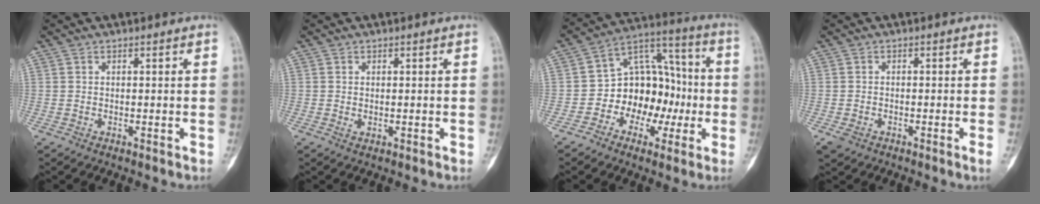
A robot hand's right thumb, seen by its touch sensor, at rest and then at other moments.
{"total": 0.8, "force": [0.0, 0.6, 0.5], "torque": [-0.011, 0.000, 0.005]}
{"total": 14.5, "force": [-3.1, 10.9, 9.1], "torque": [-0.085, 0.053, -0.055]}
{"total": 2.7, "force": [-1.2, 0.9, 2.2], "torque": [-0.048, 0.002, -0.017]}